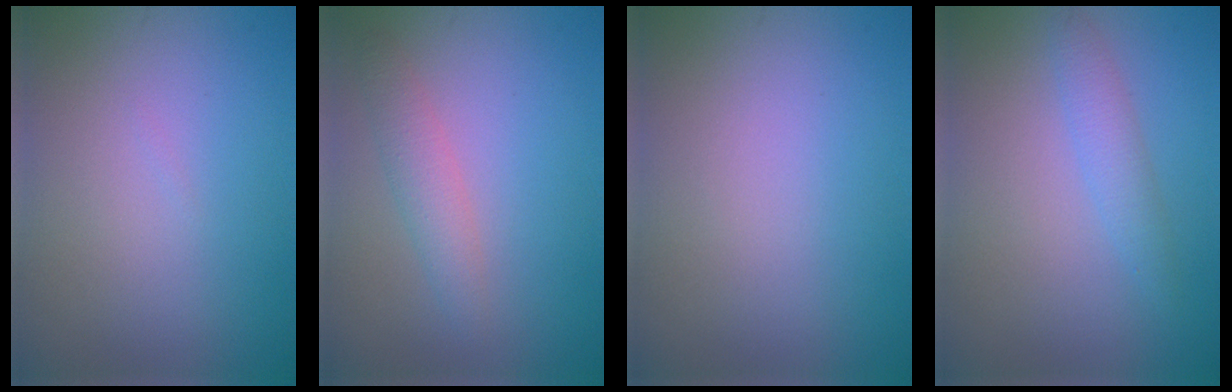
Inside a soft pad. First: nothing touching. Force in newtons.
{"total": 1.3, "press": 1.3, "slide": 0.3}
{"total": 0.0}
{"total": 2.0, "press": 2.0, "slide": 0.1}